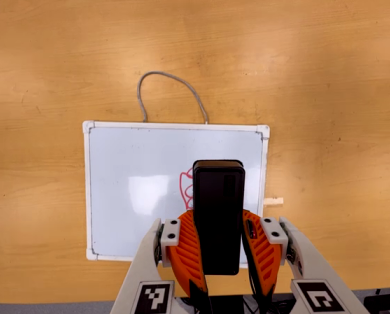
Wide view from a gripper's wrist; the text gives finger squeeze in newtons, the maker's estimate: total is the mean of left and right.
{"total": 9.6, "left": 7.2, "right": 12.1}